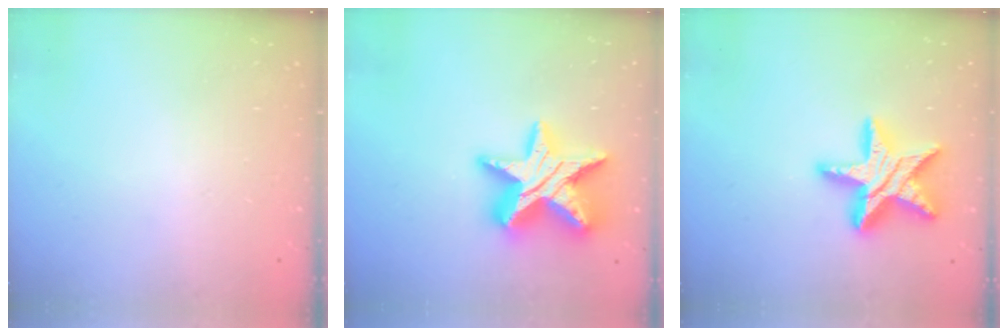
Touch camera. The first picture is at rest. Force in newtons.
{"total": 20.9, "press": 20.9, "slide": 1.3}
{"total": 18.6, "press": 18.5, "slide": 1.5}